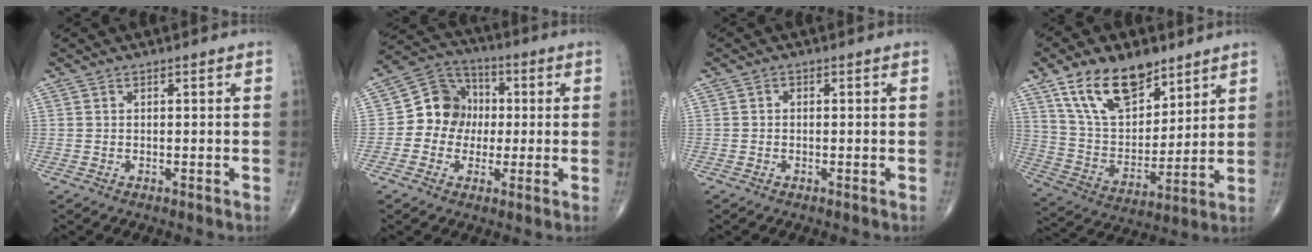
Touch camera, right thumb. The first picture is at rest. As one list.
[{"total": 10.2, "force": [-0.3, 9.3, 4.4], "torque": [-0.033, 0.027, -0.020]}, {"total": 0.6, "force": [-0.1, 0.5, 0.3], "torque": [-0.001, 0.002, -0.007]}, {"total": 17.1, "force": [10.6, 8.9, 10.0], "torque": [-0.136, -0.049, 0.204]}]